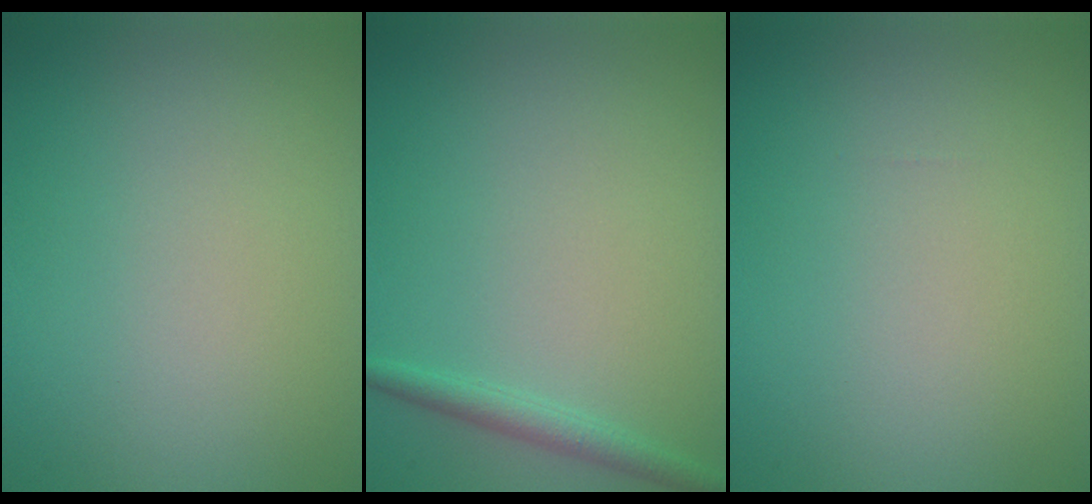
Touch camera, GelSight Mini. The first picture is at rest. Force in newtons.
{"total": 1.6, "press": 1.6, "slide": 0.0}
{"total": 0.0}